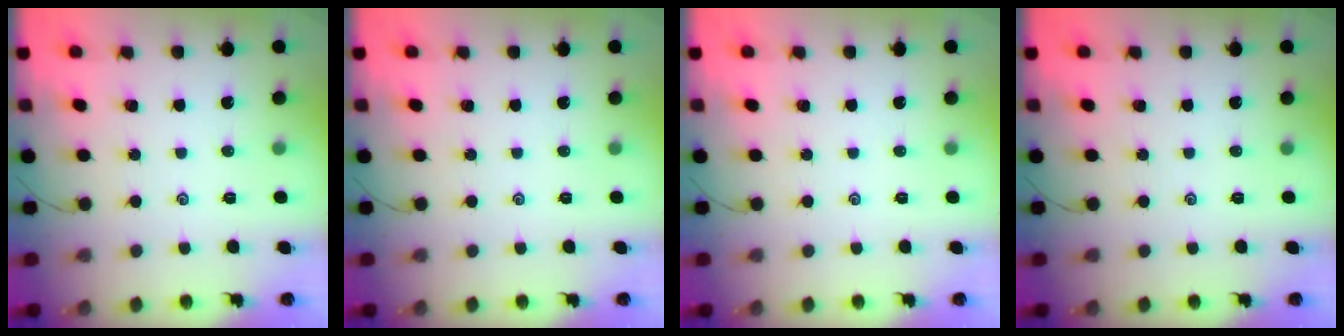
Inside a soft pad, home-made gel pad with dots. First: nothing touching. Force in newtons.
{"total": 0.0}
{"total": 0.0}
{"total": 0.0}